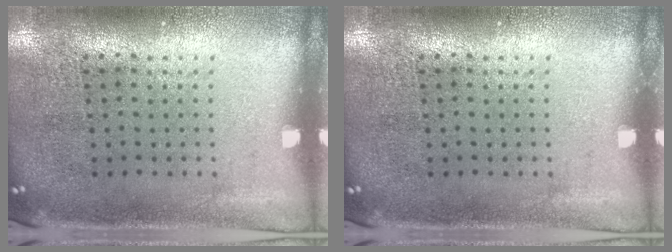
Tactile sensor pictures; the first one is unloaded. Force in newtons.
{"total": 0.0}